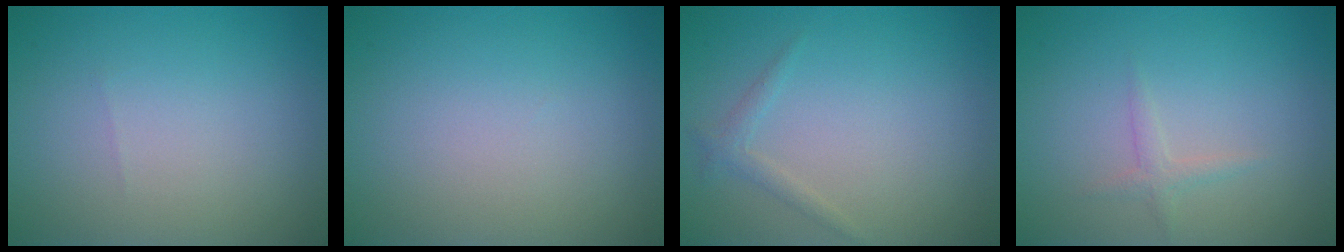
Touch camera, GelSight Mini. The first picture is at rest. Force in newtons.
{"total": 0.0}
{"total": 1.1, "press": 1.1, "slide": 0.1}
{"total": 1.1, "press": 1.1, "slide": 0.0}